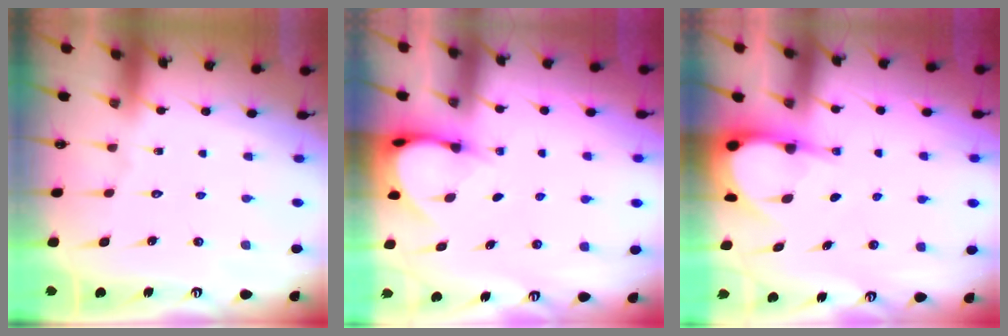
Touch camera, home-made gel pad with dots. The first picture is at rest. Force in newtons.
{"total": 3.9, "press": 3.9, "slide": 0.3}
{"total": 5.2, "press": 5.1, "slide": 0.7}